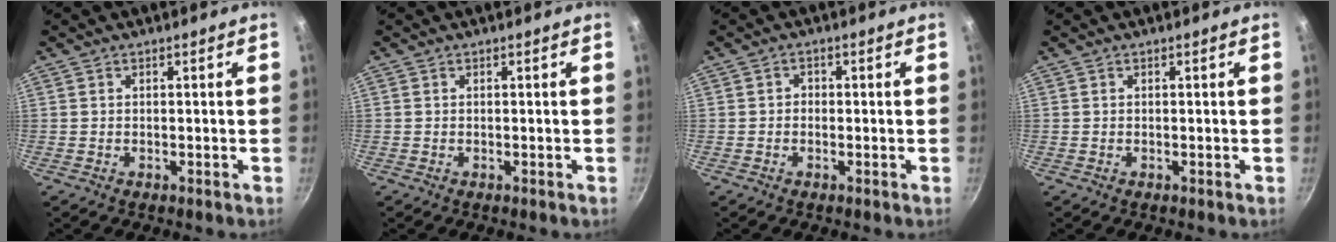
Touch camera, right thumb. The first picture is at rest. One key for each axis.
{"total": 0.0}
{"total": 1.2, "fx": -0.4, "fy": 1.0, "fz": 0.4, "tx": -0.004, "ty": 0.003, "tz": -0.010}
{"total": 0.0}